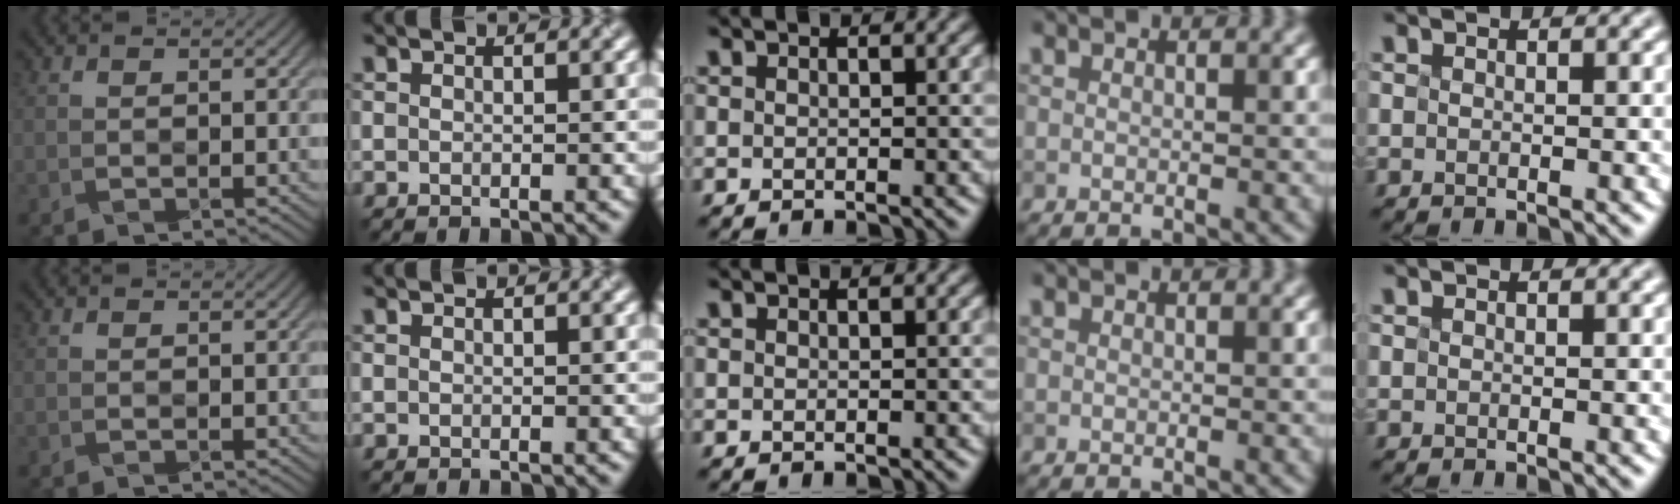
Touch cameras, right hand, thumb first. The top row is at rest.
{}